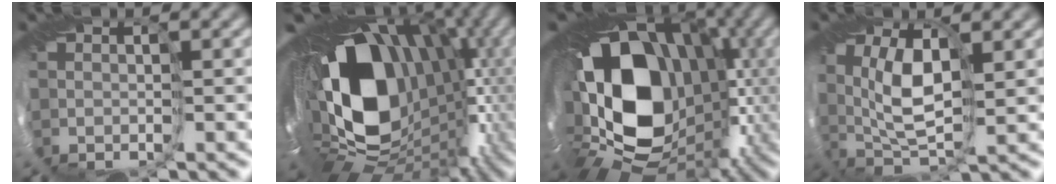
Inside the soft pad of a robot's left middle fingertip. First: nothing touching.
{"total": 21.4, "force": [1.7, 14.3, 15.9], "torque": [-0.284, -0.046, 0.030]}
{"total": 21.0, "force": [-0.4, 15.7, 13.9], "torque": [-0.240, -0.030, 0.004]}
{"total": 6.4, "force": [0.8, 3.4, 5.3], "torque": [-0.127, 0.000, 0.012]}